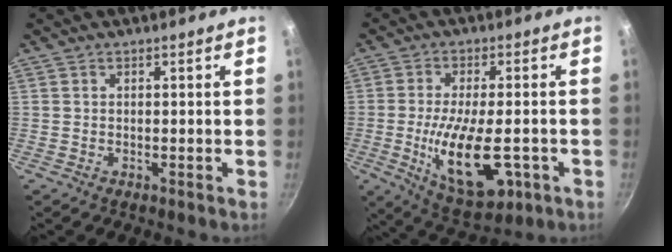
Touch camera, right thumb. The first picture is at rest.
{"total": 14.9, "force": [-3.9, 6.3, 12.9], "torque": [-0.224, -0.009, -0.048]}